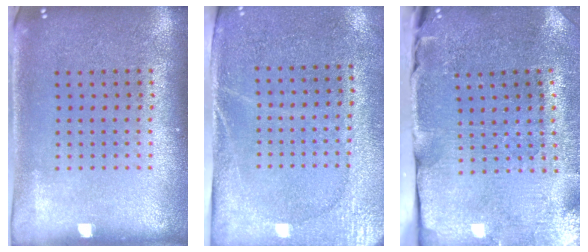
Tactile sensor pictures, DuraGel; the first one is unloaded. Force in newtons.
{"total": 2.7, "press": 2.3, "slide": 1.4}
{"total": 3.7, "press": 3.6, "slide": 1.1}